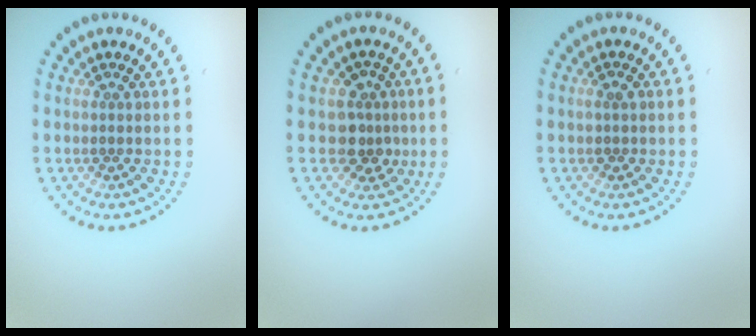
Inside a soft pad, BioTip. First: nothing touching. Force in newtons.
{"total": 2.7, "press": 2.4, "slide": 1.2}
{"total": 1.0, "press": 0.9, "slide": 0.3}